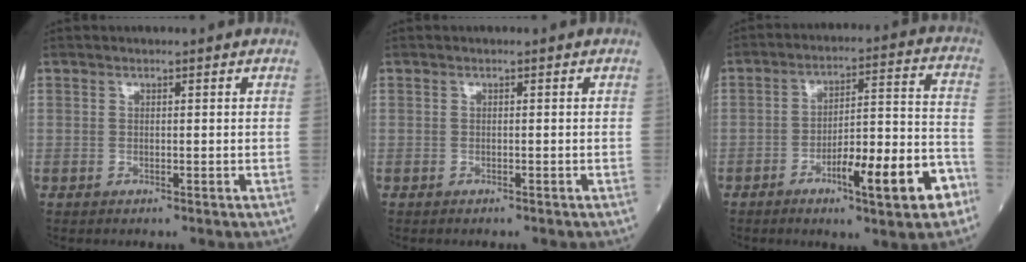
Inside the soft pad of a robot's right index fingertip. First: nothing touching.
{"total": 1.1, "force": [-1.0, 0.2, 0.5], "torque": [-0.009, -0.003, -0.011]}
{"total": 13.7, "force": [-6.5, 2.1, 11.9], "torque": [-0.175, 0.022, -0.091]}